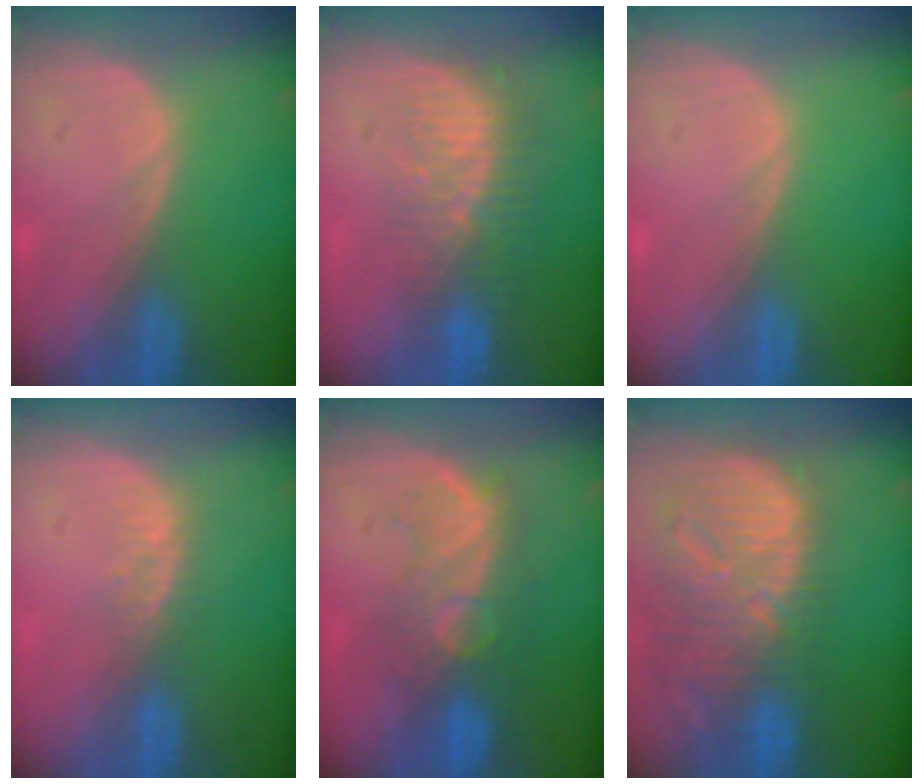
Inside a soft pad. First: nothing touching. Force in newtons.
{"total": 8.4, "press": 7.5, "slide": 3.9}
{"total": 0.0}
{"total": 2.9, "press": 2.3, "slide": 1.8}
{"total": 9.2, "press": 8.3, "slide": 4.0}
{"total": 13.3, "press": 11.6, "slide": 6.6}